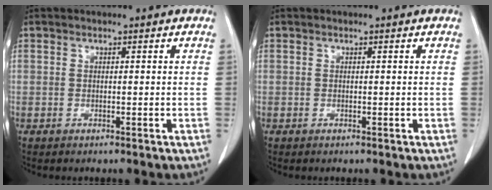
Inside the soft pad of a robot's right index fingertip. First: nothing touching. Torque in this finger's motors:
{"motor_torque": [-0.04, 0.03, 0.01, -0.01]}